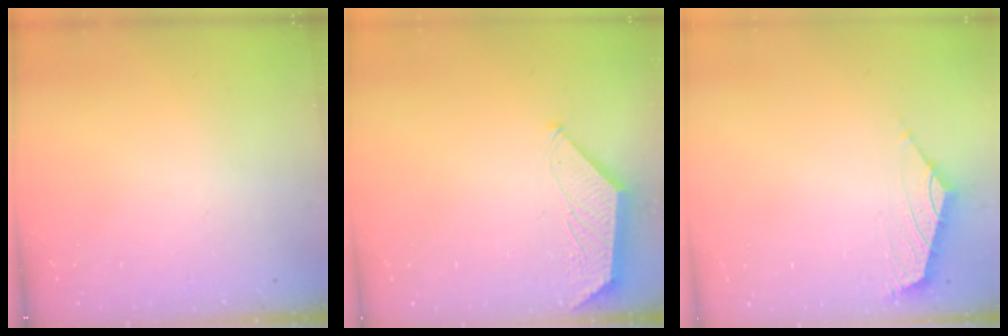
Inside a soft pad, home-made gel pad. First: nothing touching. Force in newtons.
{"total": 0.9, "press": 0.9, "slide": 0.2}
{"total": 1.7, "press": 1.6, "slide": 0.7}